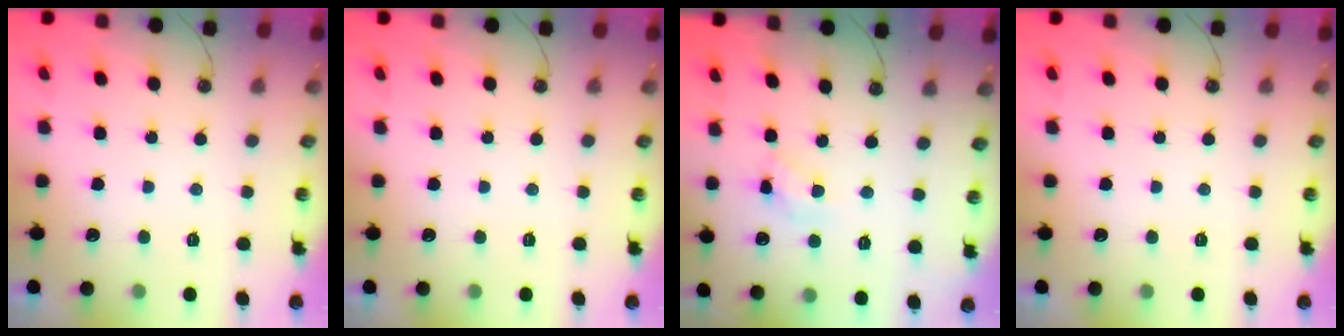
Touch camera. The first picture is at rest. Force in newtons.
{"total": 0.0}
{"total": 7.3, "press": 7.3, "slide": 0.4}
{"total": 0.0}